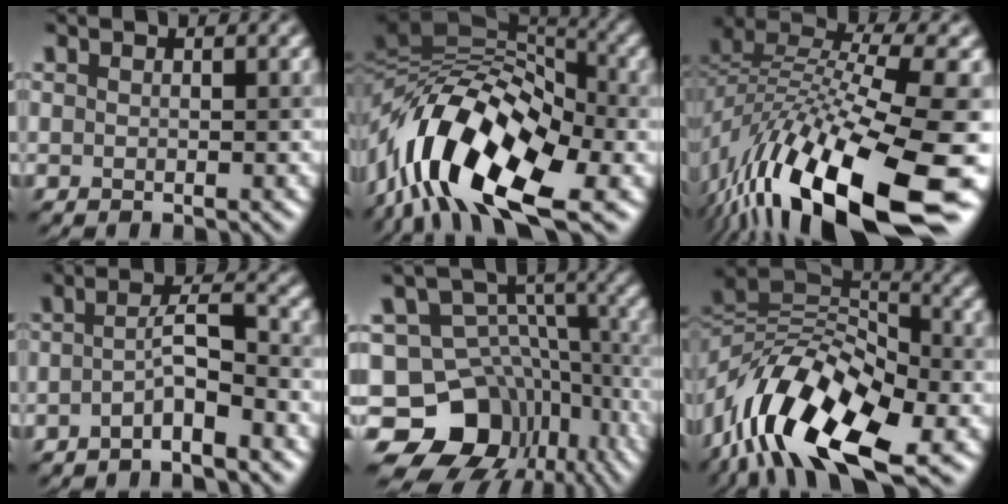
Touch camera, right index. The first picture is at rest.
{"total": 14.8, "force": [-5.3, 7.5, 11.6], "torque": [-0.194, 0.027, -0.108]}
{"total": 16.0, "force": [-7.5, 4.5, 13.3], "torque": [-0.259, 0.014, -0.129]}
{"total": 3.5, "force": [-2.0, 0.5, 2.8], "torque": [-0.044, 0.023, -0.043]}
{"total": 13.2, "force": [-6.8, 9.9, 5.4], "torque": [-0.093, 0.024, -0.108]}
{"total": 13.9, "force": [-5.6, 6.7, 10.8], "torque": [-0.183, 0.019, -0.112]}